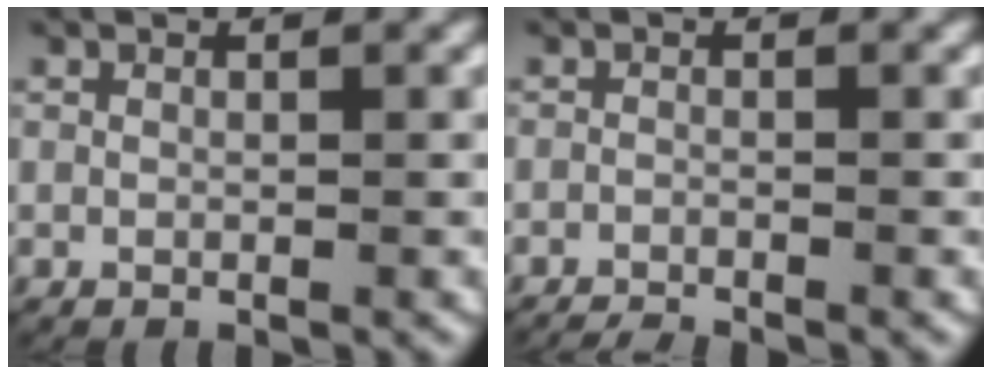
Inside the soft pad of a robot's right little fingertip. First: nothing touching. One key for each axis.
{"total": 2.2, "fx": -2.1, "fy": 0.4, "fz": 0.2, "tx": -0.009, "ty": -0.011, "tz": -0.033}